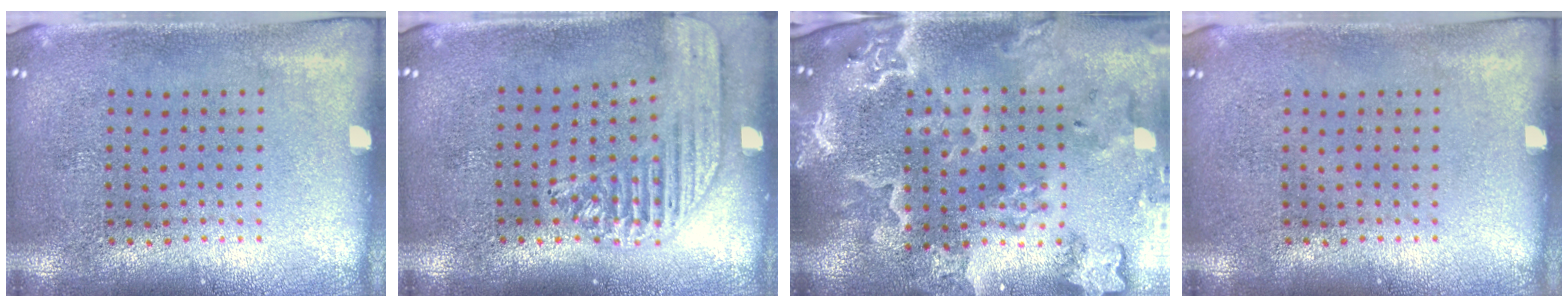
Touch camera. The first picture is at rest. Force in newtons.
{"total": 1.7, "press": 1.5, "slide": 0.7}
{"total": 4.0, "press": 3.4, "slide": 2.2}
{"total": 0.0}